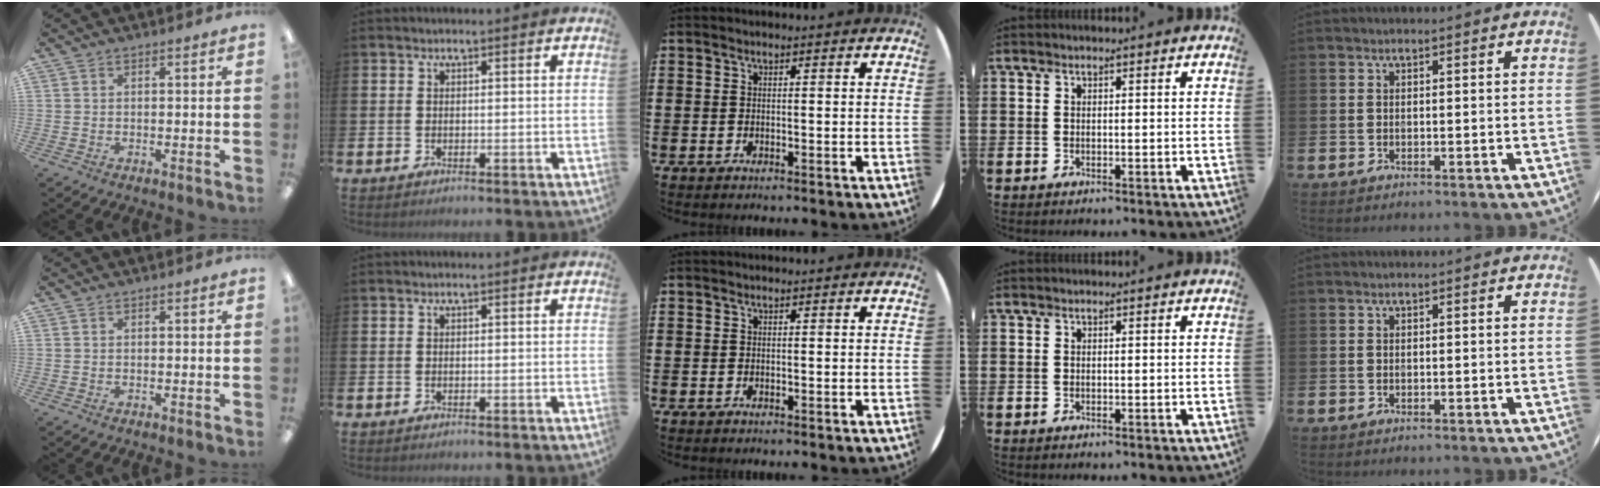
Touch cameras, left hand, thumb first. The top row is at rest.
{}